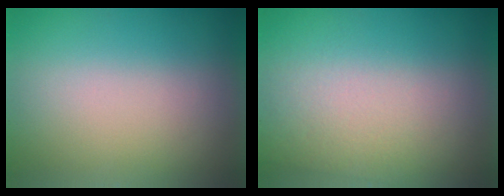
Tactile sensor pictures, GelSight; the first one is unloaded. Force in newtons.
{"total": 2.1}